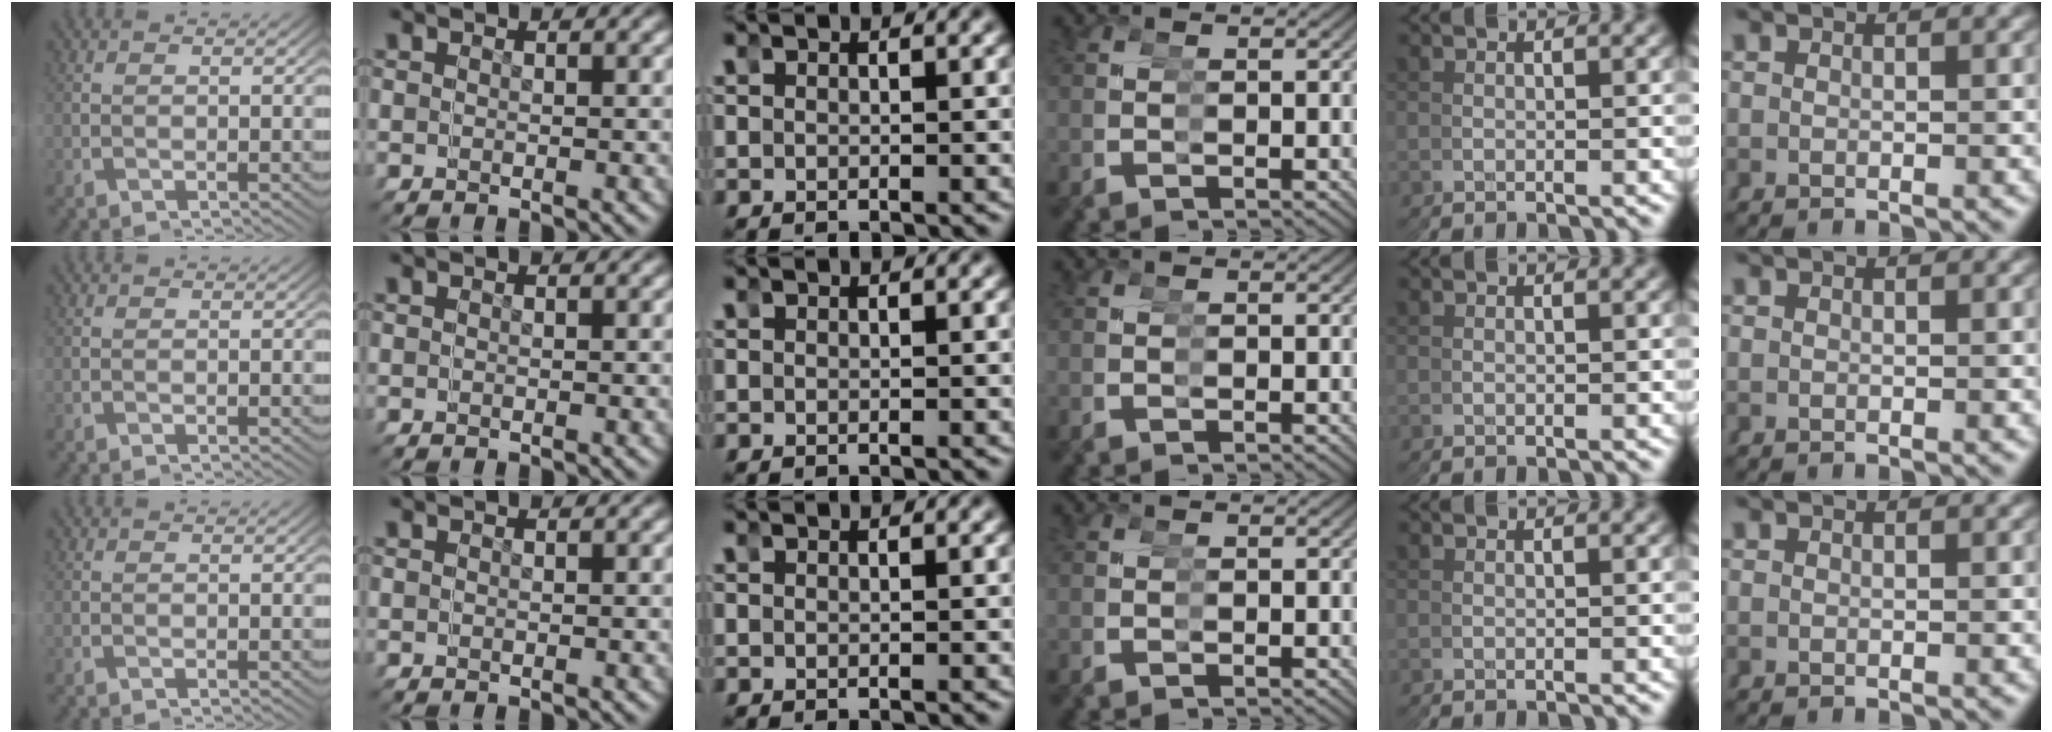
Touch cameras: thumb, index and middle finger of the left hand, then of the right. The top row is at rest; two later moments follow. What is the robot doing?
{"motion": "reach", "object": "toy banana"}